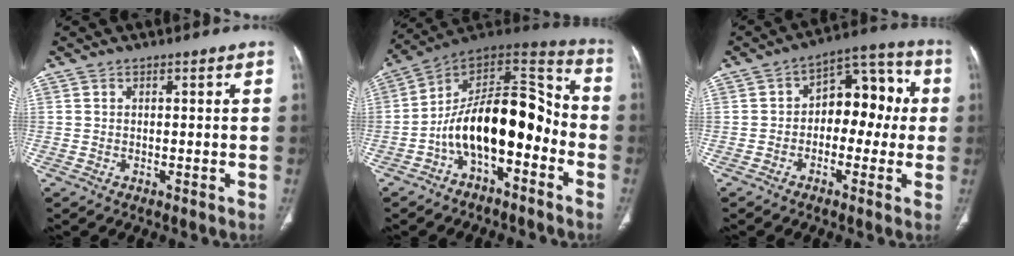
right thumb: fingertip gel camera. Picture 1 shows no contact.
{"total": 18.1, "force": [-5.6, 9.1, 14.6], "torque": [-0.214, 0.092, -0.096]}
{"total": 11.8, "force": [0.0, 7.6, 9.0], "torque": [-0.076, 0.046, -0.013]}